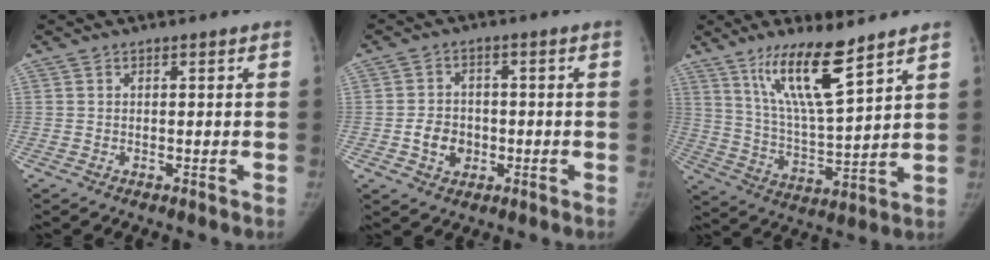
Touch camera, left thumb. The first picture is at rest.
{"total": 5.9, "force": [-1.4, 4.9, 3.1], "torque": [-0.033, 0.011, -0.023]}
{"total": 14.1, "force": [9.2, 2.4, 10.4], "torque": [-0.181, -0.061, 0.182]}